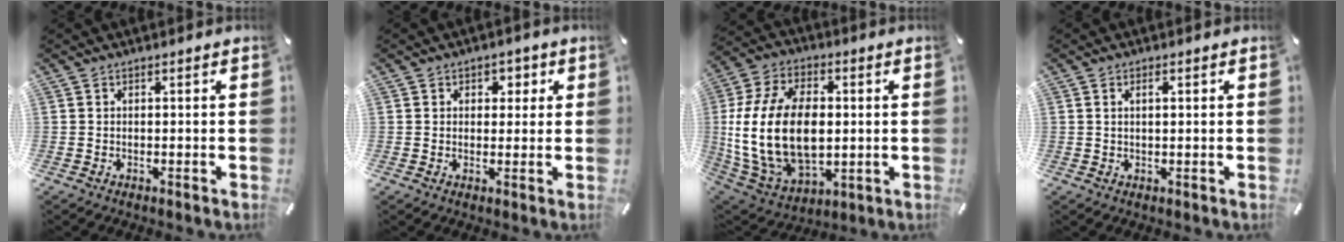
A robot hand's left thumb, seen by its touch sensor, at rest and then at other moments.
{"total": 3.0, "force": [0.7, 2.6, 1.3], "torque": [-0.007, -0.002, 0.003]}
{"total": 22.1, "force": [0.3, 14.9, 16.3], "torque": [-0.358, -0.001, 0.010]}
{"total": 1.8, "force": [0.5, 0.6, 1.6], "torque": [-0.032, 0.003, 0.007]}